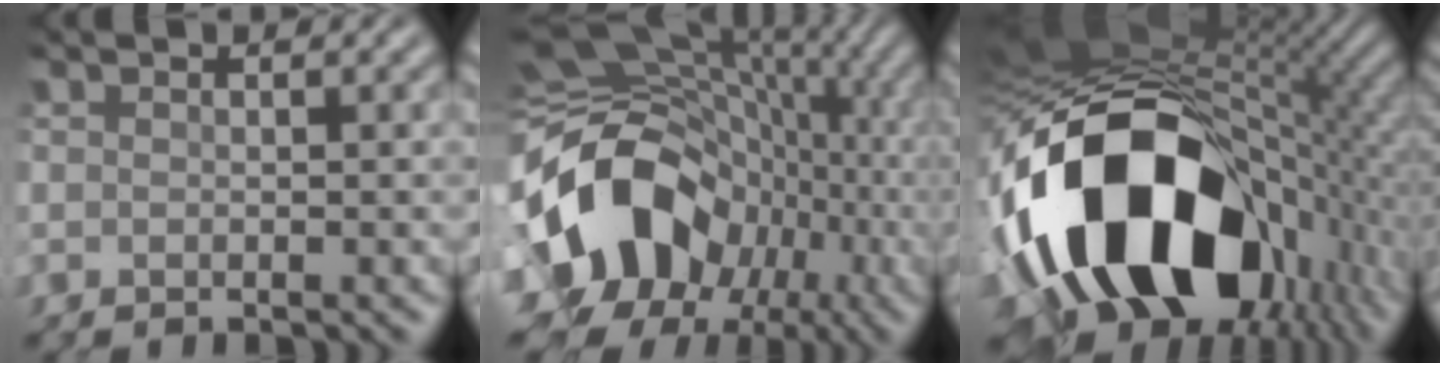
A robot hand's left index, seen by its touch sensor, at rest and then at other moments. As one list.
[{"total": 14.9, "force": [-4.7, 11.6, 8.1], "torque": [-0.159, -0.006, -0.086]}, {"total": 18.4, "force": [-4.9, 11.4, 13.6], "torque": [-0.253, -0.014, -0.075]}]